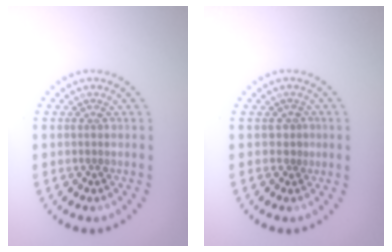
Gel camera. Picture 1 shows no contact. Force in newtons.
{"total": 0.8, "press": 0.4, "slide": 0.7}